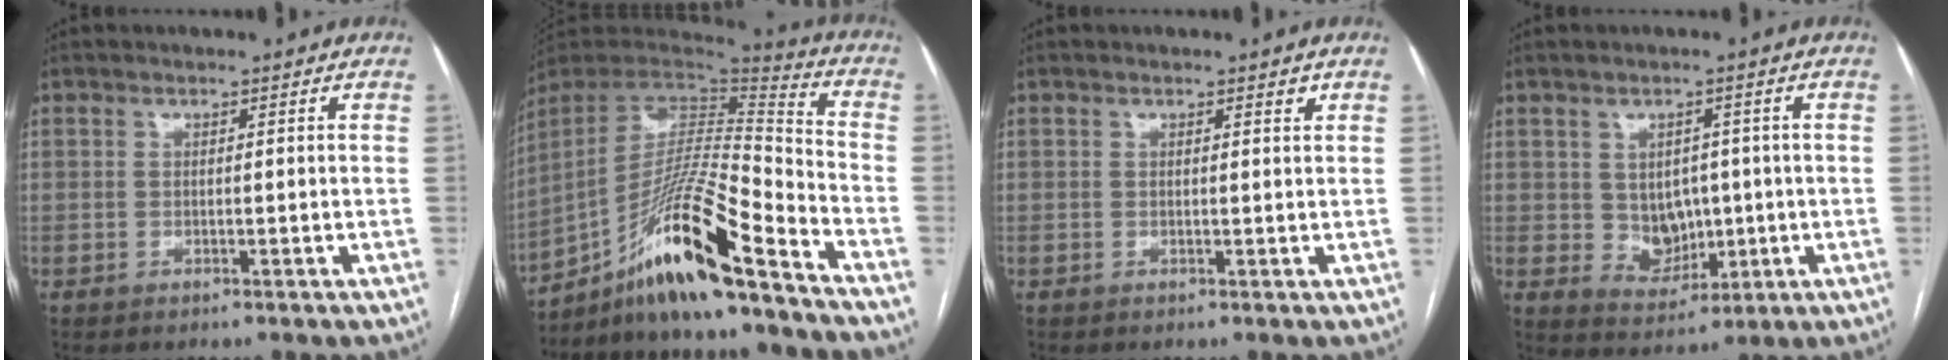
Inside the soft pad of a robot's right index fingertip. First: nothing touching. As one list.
[{"total": 18.4, "force": [-12.8, 0.4, 13.2], "torque": [-0.261, 0.000, -0.230]}, {"total": 0.9, "force": [0.6, 0.2, 0.6], "torque": [-0.010, -0.001, 0.007]}, {"total": 5.9, "force": [0.2, 4.6, 3.7], "torque": [-0.055, 0.004, 0.020]}]